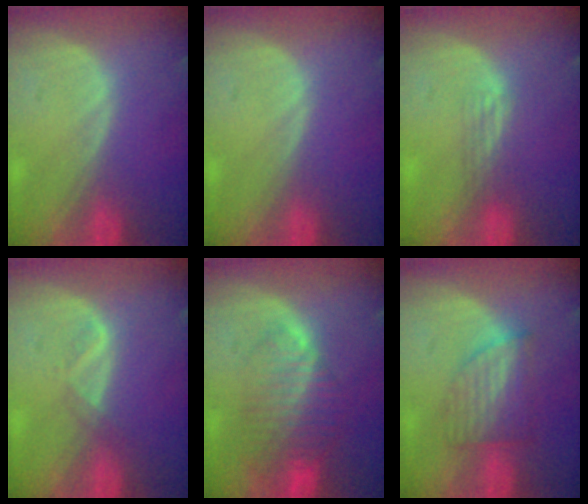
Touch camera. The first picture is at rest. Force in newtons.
{"total": 0.0}
{"total": 2.1, "press": 1.6, "slide": 1.3}
{"total": 1.6, "press": 1.5, "slide": 0.7}
{"total": 8.4, "press": 7.2, "slide": 4.3}
{"total": 6.2, "press": 5.5, "slide": 2.9}